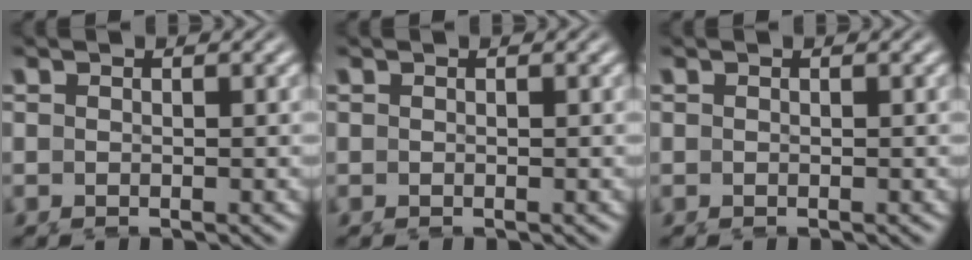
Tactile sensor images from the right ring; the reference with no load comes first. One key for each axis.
{"total": 0.0}
{"total": 0.0}